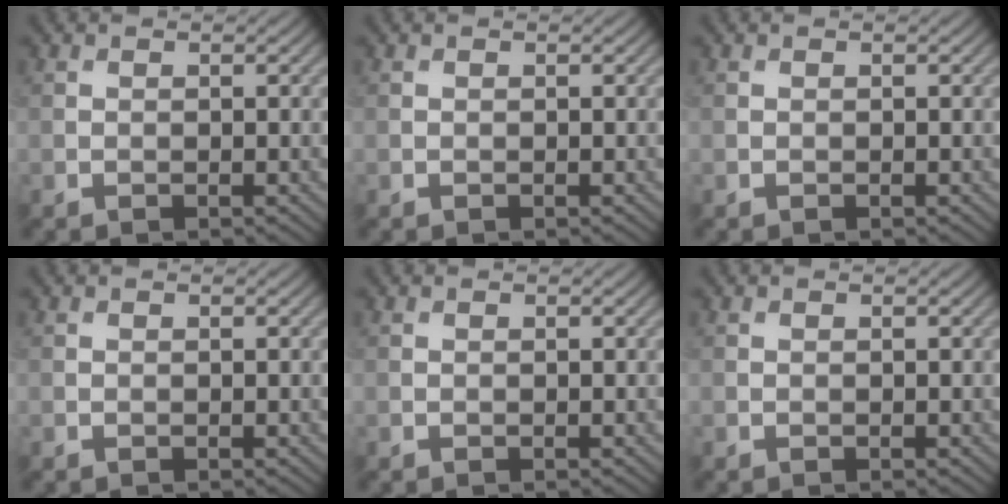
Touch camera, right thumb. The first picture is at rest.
{"total": 0.0}
{"total": 0.0}
{"total": 0.0}
{"total": 0.0}
{"total": 0.0}